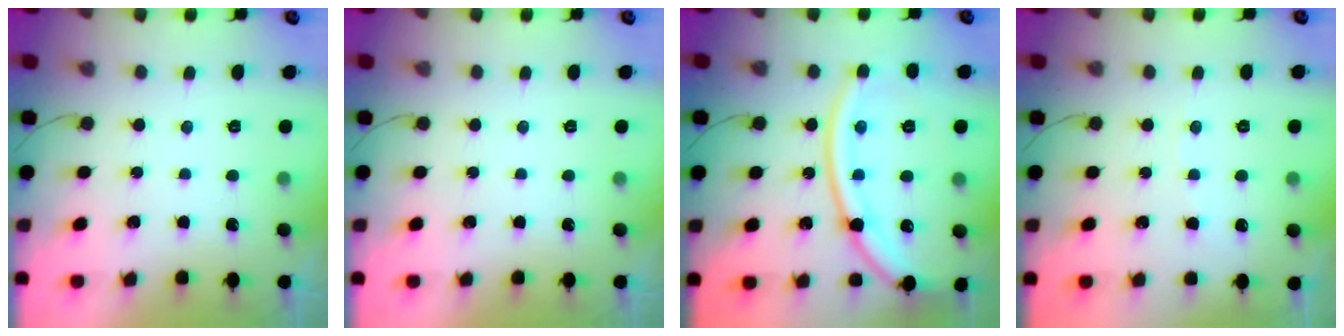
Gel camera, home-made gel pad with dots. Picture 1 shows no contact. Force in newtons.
{"total": 0.0}
{"total": 15.3, "press": 15.3, "slide": 0.8}
{"total": 2.6, "press": 2.6, "slide": 0.3}